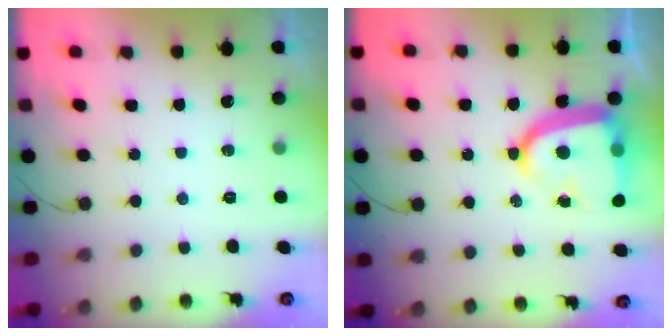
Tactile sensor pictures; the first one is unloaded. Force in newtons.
{"total": 15.8, "press": 15.7, "slide": 1.1}